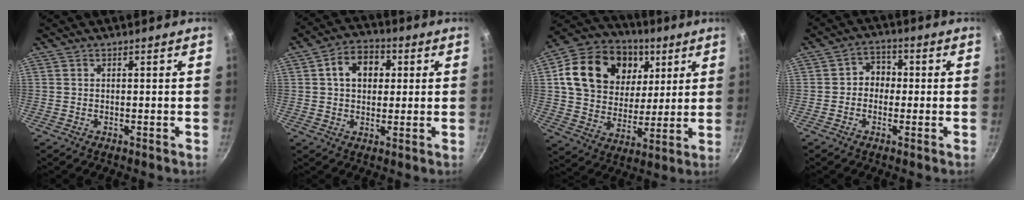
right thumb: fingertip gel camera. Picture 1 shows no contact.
{"total": 9.2, "force": [2.1, 6.7, 5.9], "torque": [-0.065, 0.013, 0.022]}
{"total": 22.6, "force": [7.5, 17.0, 12.9], "torque": [-0.206, -0.005, 0.127]}
{"total": 4.9, "force": [-0.3, 4.2, 2.5], "torque": [-0.006, 0.015, -0.015]}